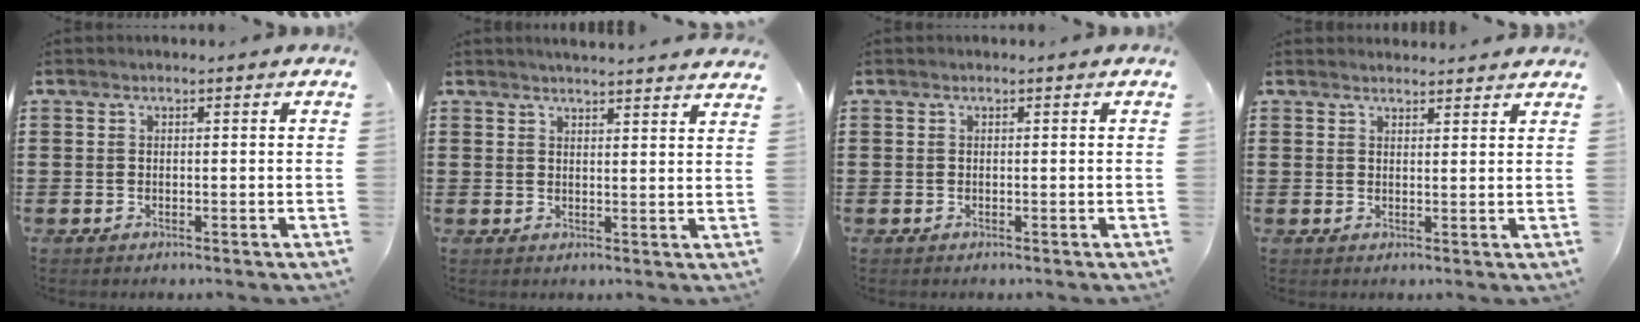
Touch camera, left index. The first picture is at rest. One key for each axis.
{"total": 2.7, "fx": 2.7, "fy": -0.5, "fz": 0.0, "tx": -0.008, "ty": -0.012, "tz": 0.049}
{"total": 0.0}
{"total": 1.9, "fx": 1.9, "fy": 0.1, "fz": -0.1, "tx": -0.004, "ty": -0.002, "tz": 0.038}